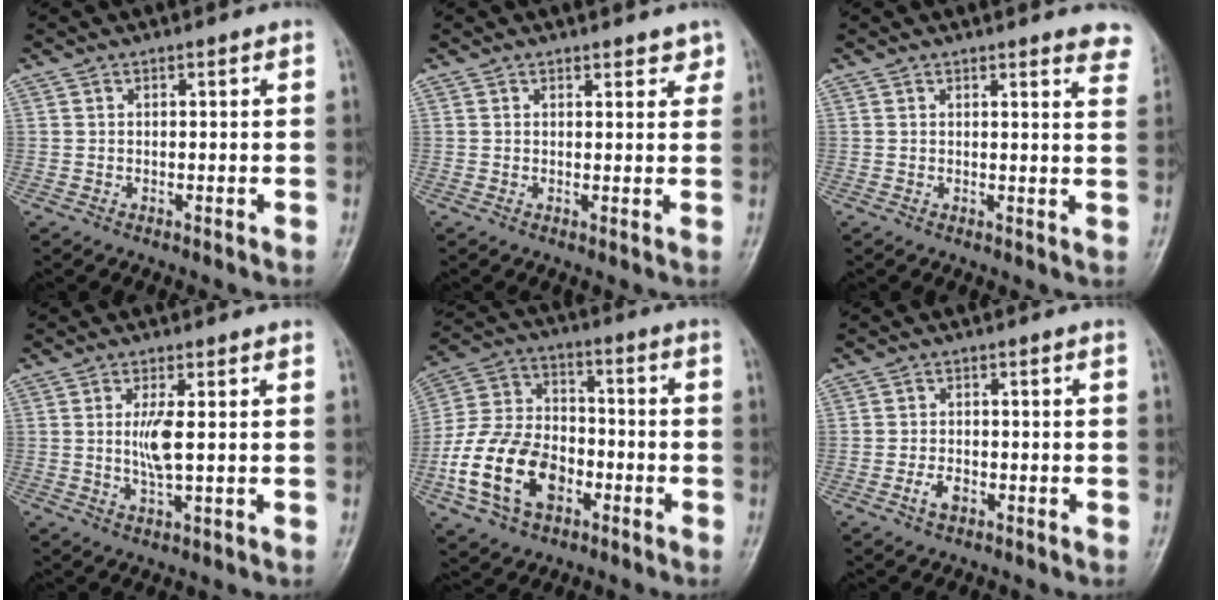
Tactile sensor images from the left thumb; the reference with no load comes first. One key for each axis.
{"total": 2.5, "fx": 2.0, "fy": 1.2, "fz": 0.9, "tx": 0.010, "ty": -0.010, "tz": 0.020}
{"total": 6.0, "fx": 5.4, "fy": 1.2, "fz": 2.3, "tx": -0.001, "ty": -0.028, "tz": 0.037}
{"total": 4.8, "fx": 0.5, "fy": 0.9, "fz": 4.7, "tx": -0.103, "ty": -0.011, "tz": 0.009}
{"total": 17.4, "fx": -6.4, "fy": 11.8, "fz": 11.0, "tx": -0.193, "ty": 0.042, "tz": -0.117}
{"total": 2.9, "fx": -1.3, "fy": 1.9, "fz": 1.8, "tx": -0.034, "ty": 0.011, "tz": -0.023}